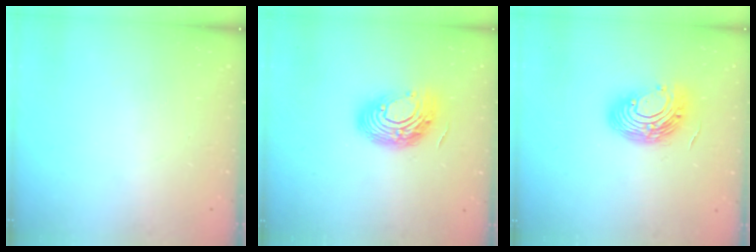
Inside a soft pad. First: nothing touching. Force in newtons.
{"total": 14.5, "press": 14.5, "slide": 1.0}
{"total": 12.8, "press": 12.6, "slide": 2.2}